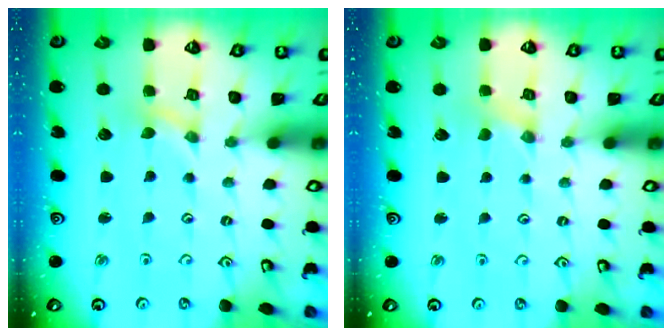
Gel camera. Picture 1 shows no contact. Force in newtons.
{"total": 0.0}